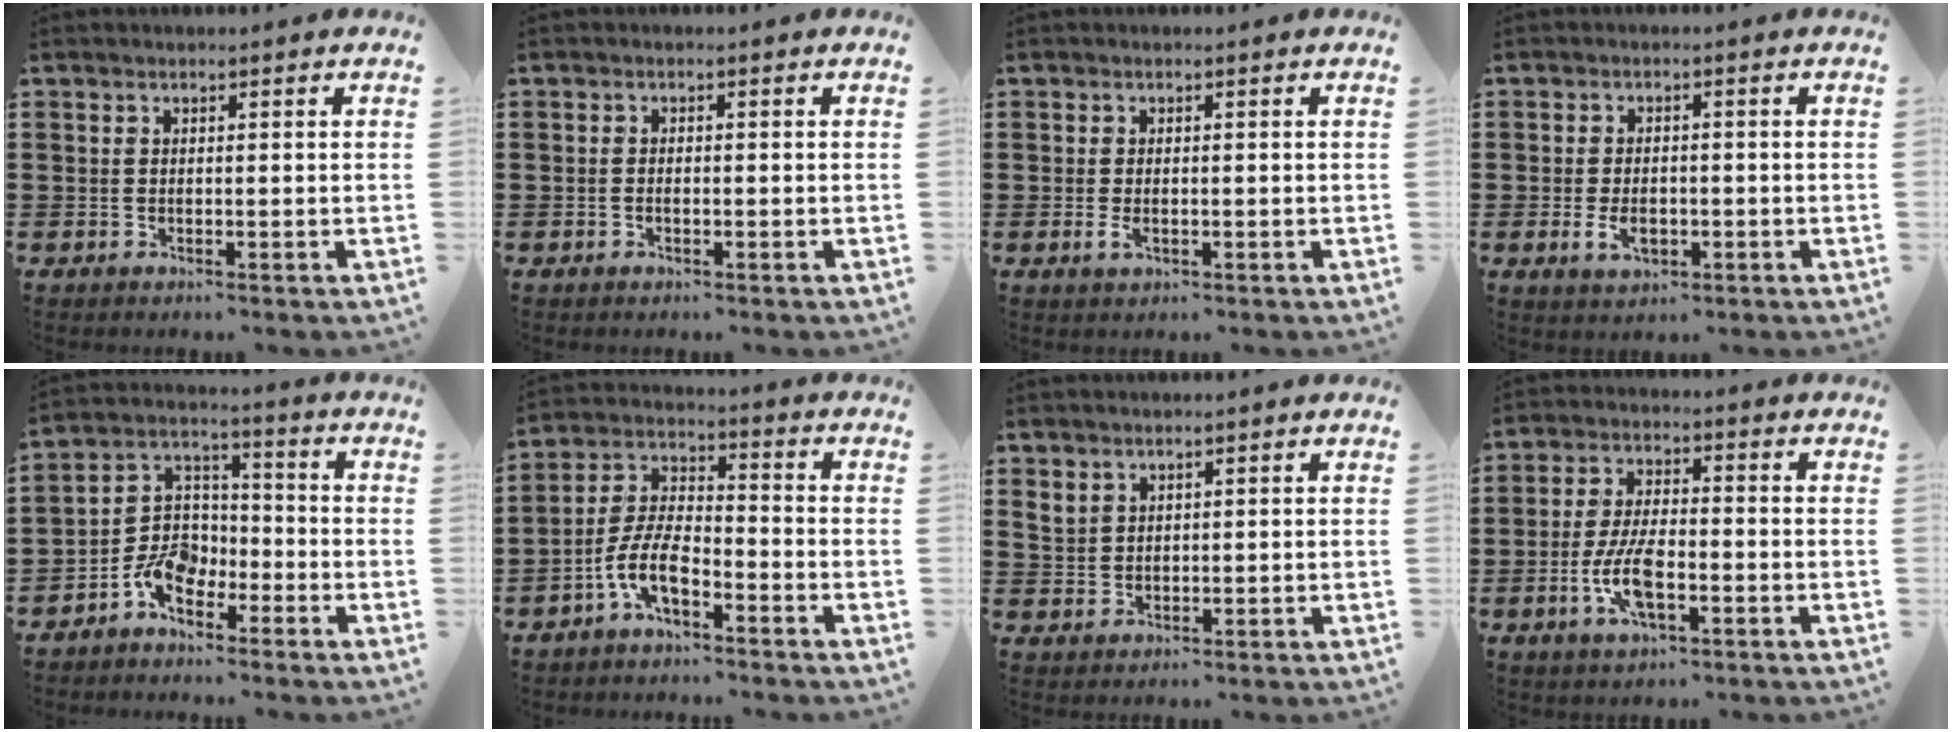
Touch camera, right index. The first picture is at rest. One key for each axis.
{"total": 0.7, "fx": -0.5, "fy": 0.2, "fz": 0.5, "tx": -0.011, "ty": -0.005, "tz": -0.008}
{"total": 1.2, "fx": -0.2, "fy": 0.6, "fz": 1.0, "tx": -0.020, "ty": 0.000, "tz": -0.004}
{"total": 3.5, "fx": -0.9, "fy": 2.1, "fz": 2.7, "tx": -0.056, "ty": 0.001, "tz": -0.017}
{"total": 7.2, "fx": -4.8, "fy": 4.4, "fz": 3.2, "tx": -0.085, "ty": 0.014, "tz": -0.099}
{"total": 7.1, "fx": -4.1, "fy": 2.4, "fz": 5.3, "tx": -0.132, "ty": -0.006, "tz": -0.083}
{"total": 2.2, "fx": 1.9, "fy": 1.1, "fz": 0.3, "tx": -0.012, "ty": 0.001, "tz": 0.039}
{"total": 7.8, "fx": -2.7, "fy": 2.9, "fz": 6.7, "tx": -0.150, "ty": -0.008, "tz": -0.054}